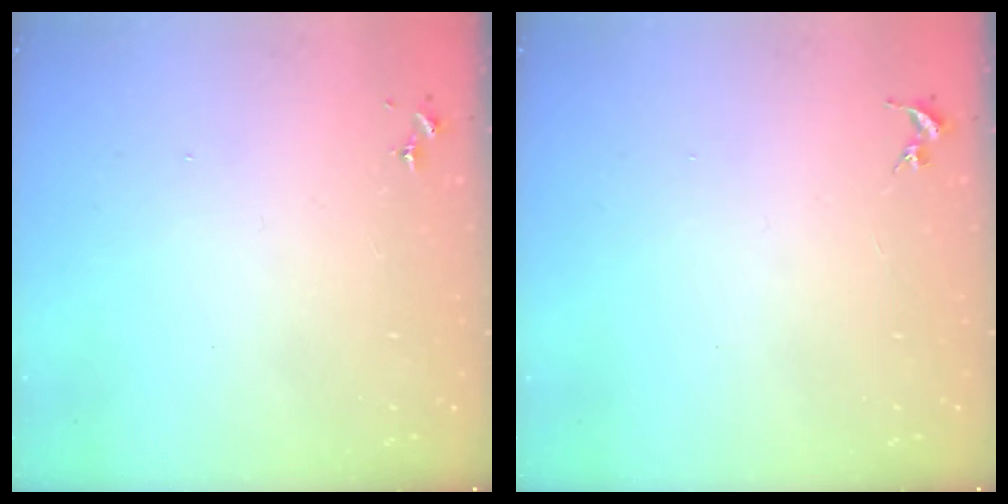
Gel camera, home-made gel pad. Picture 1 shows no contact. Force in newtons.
{"total": 0.0}